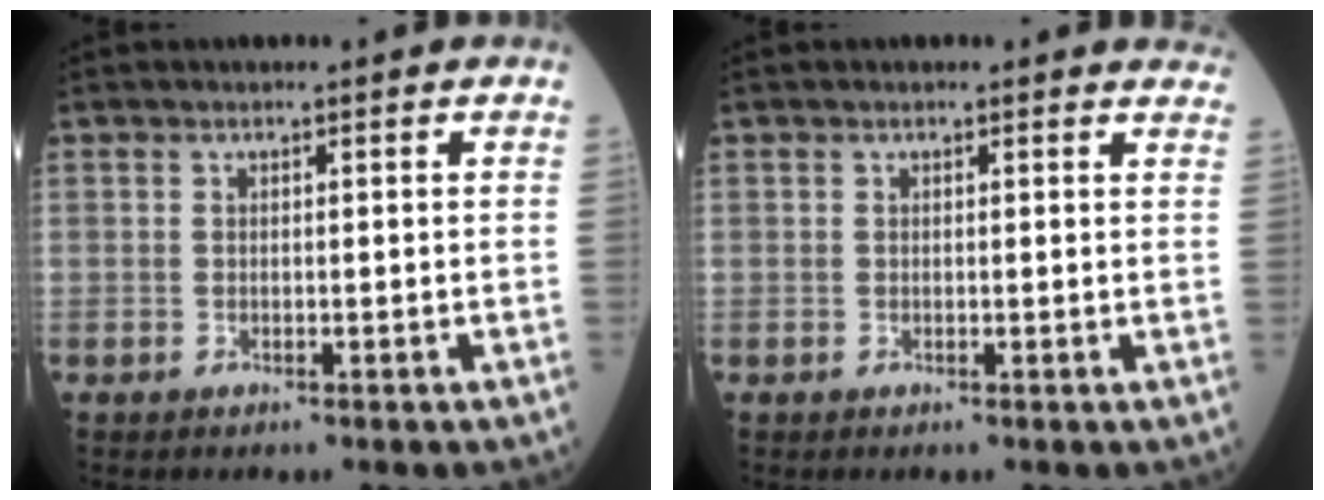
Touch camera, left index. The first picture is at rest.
{"total": 3.0, "force": [2.8, 1.0, 0.5], "torque": [0.005, -0.004, 0.005]}